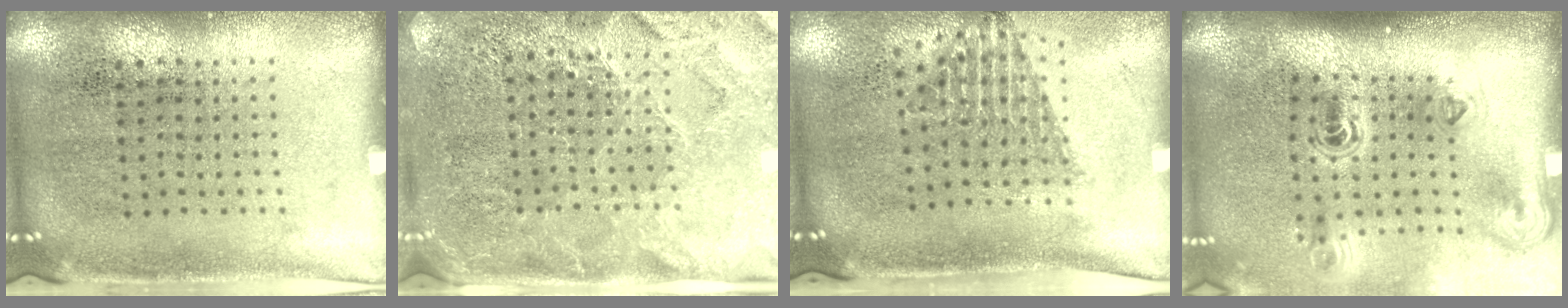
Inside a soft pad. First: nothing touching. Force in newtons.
{"total": 3.6, "press": 3.5, "slide": 1.2}
{"total": 1.4, "press": 1.1, "slide": 0.9}
{"total": 2.3, "press": 1.5, "slide": 1.7}